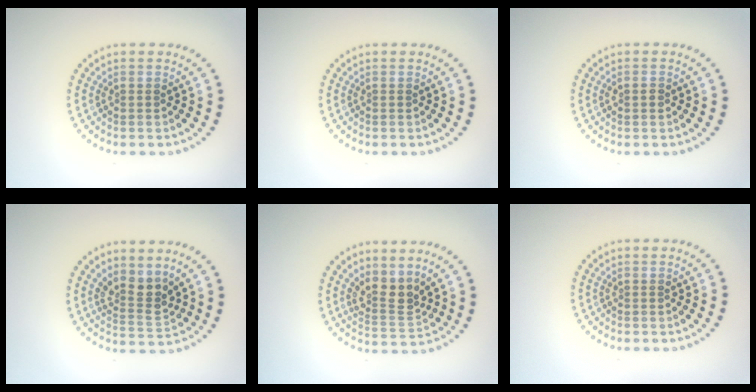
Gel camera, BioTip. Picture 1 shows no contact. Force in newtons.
{"total": 0.0}
{"total": 1.1, "press": 1.1, "slide": 0.0}
{"total": 2.8, "press": 2.1, "slide": 1.9}
{"total": 3.0, "press": 2.3, "slide": 1.8}
{"total": 0.0}